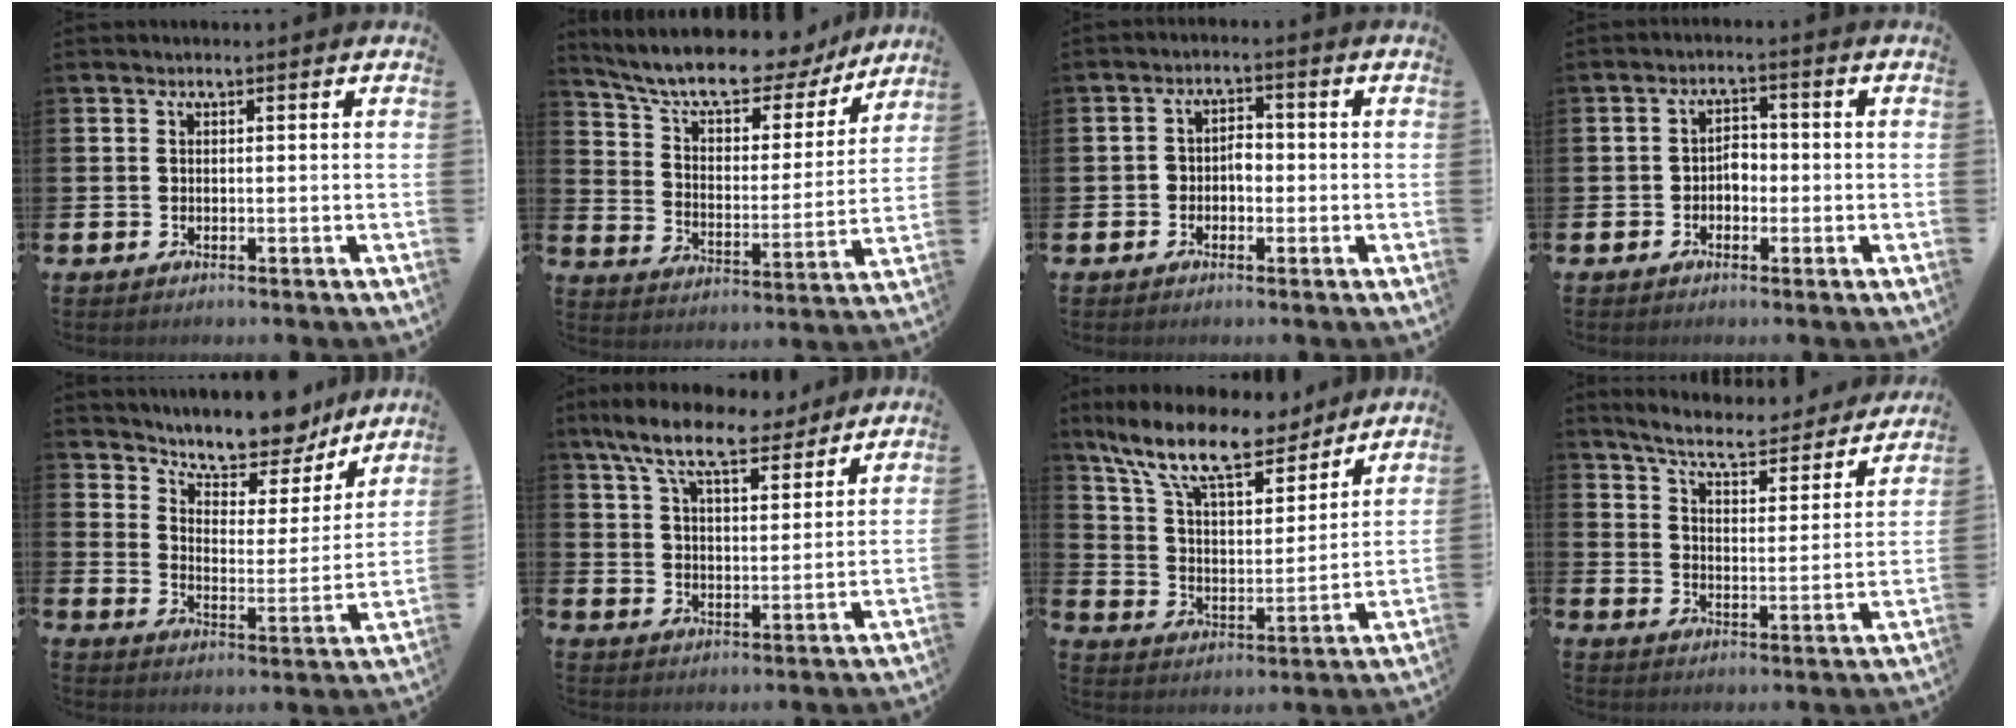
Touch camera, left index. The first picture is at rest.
{"total": 10.9, "force": [9.5, 3.0, 4.4], "torque": [-0.116, -0.060, 0.162]}
{"total": 2.4, "force": [-1.0, 1.8, 1.3], "torque": [-0.027, 0.009, -0.023]}
{"total": 2.4, "force": [-0.9, 1.7, 1.4], "torque": [-0.027, 0.009, -0.022]}
{"total": 11.2, "force": [10.4, 3.0, 3.0], "torque": [-0.075, -0.081, 0.182]}
{"total": 9.9, "force": [8.5, 2.7, 4.3], "torque": [-0.103, -0.036, 0.151]}
{"total": 13.0, "force": [10.6, 4.2, 6.1], "torque": [-0.149, -0.058, 0.186]}
{"total": 7.0, "force": [6.5, 1.0, 2.5], "torque": [-0.081, -0.041, 0.109]}